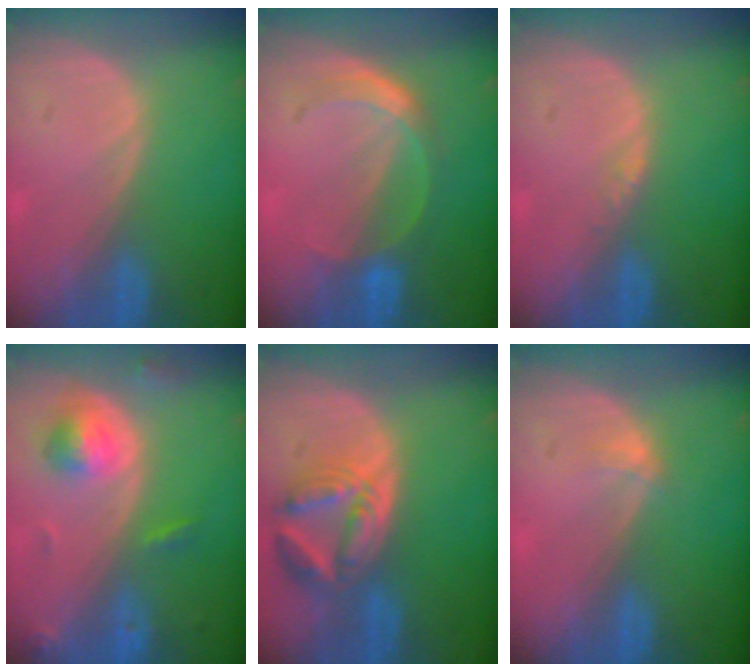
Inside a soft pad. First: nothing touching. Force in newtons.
{"total": 4.6, "press": 4.5, "slide": 0.6}
{"total": 0.8, "press": 0.8, "slide": 0.1}
{"total": 5.4, "press": 5.0, "slide": 2.1}
{"total": 8.2, "press": 7.2, "slide": 3.9}
{"total": 1.3, "press": 0.9, "slide": 0.9}